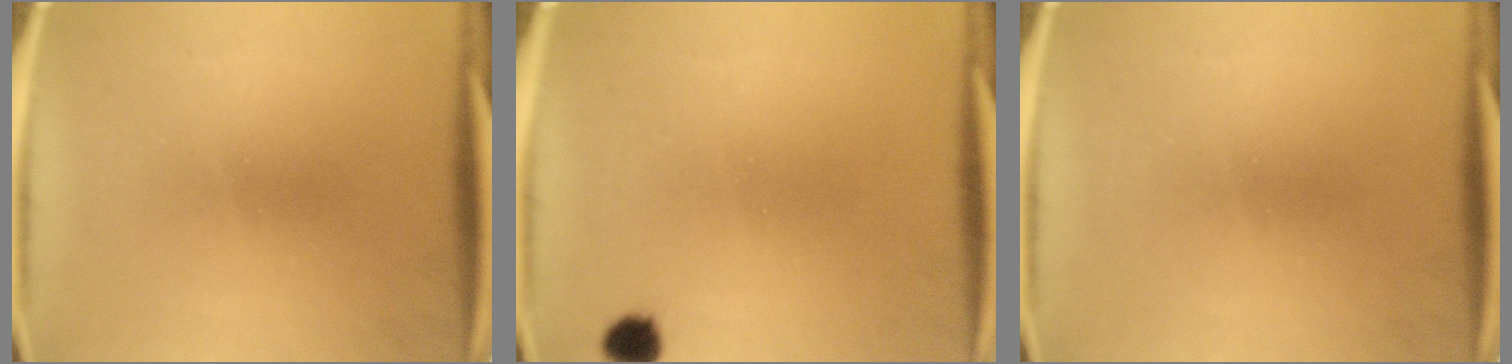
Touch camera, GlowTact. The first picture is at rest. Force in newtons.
{"total": 2.8}
{"total": 0.0}